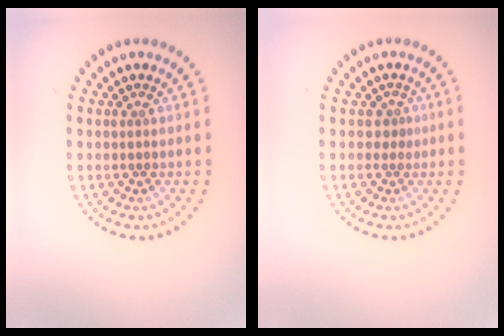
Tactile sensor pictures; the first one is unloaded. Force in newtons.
{"total": 0.8, "press": 0.4, "slide": 0.7}